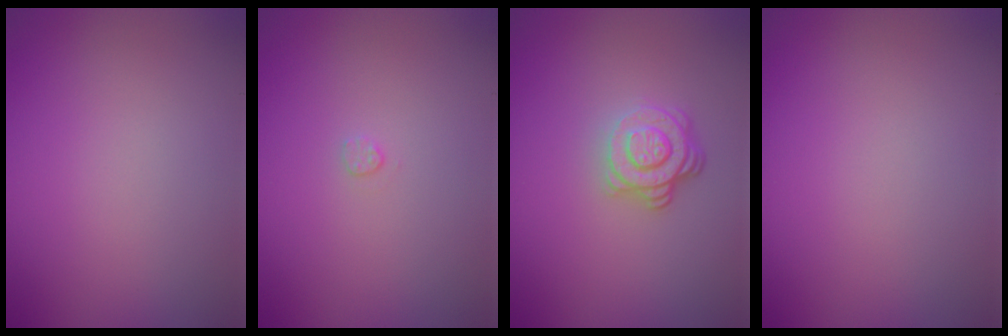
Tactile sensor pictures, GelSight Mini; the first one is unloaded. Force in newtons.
{"total": 0.5, "press": 0.5, "slide": 0.2}
{"total": 3.7, "press": 2.7, "slide": 2.5}
{"total": 0.0}